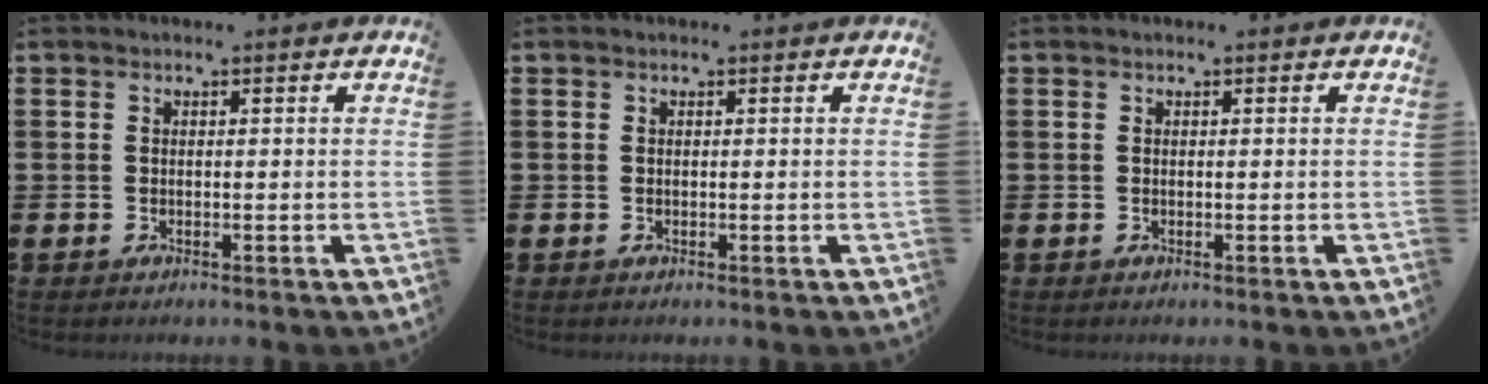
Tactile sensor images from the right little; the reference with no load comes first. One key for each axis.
{"total": 0.0}
{"total": 0.0}